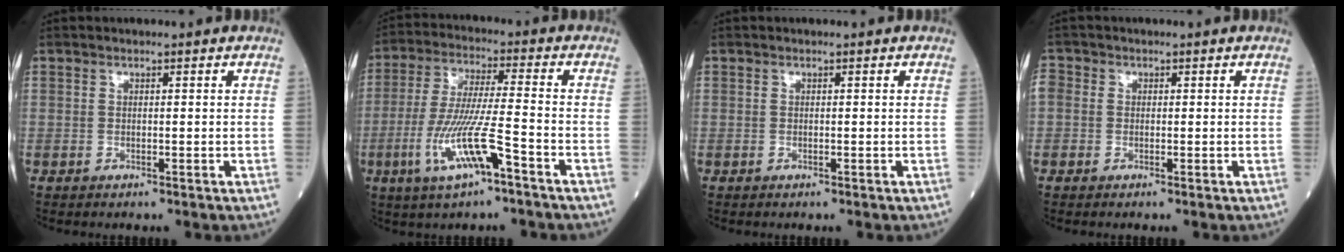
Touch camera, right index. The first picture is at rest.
{"total": 11.1, "force": [-5.0, 0.5, 9.9], "torque": [-0.202, -0.013, -0.093]}
{"total": 0.0}
{"total": 2.8, "force": [-0.3, 2.5, 1.1], "torque": [-0.035, 0.009, -0.009]}